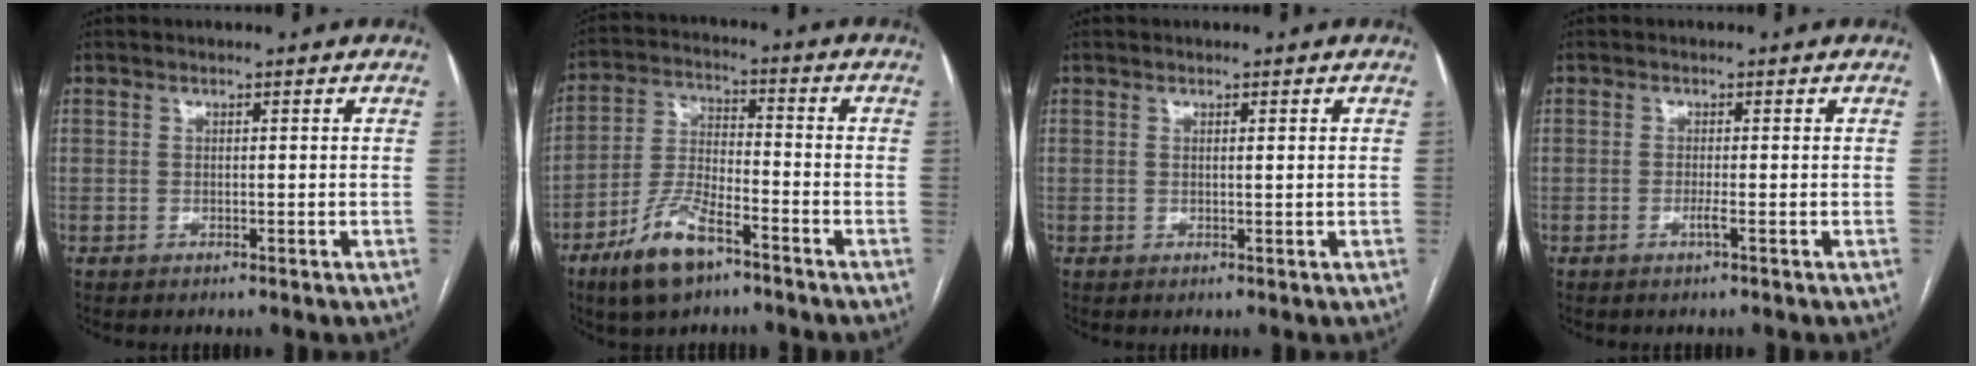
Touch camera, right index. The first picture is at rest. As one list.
[{"total": 10.5, "force": [-6.7, 3.4, 7.3], "torque": [-0.156, -0.007, -0.124]}, {"total": 0.7, "force": [0.3, -0.3, 0.6], "torque": [-0.012, -0.001, 0.003]}, {"total": 1.0, "force": [-0.4, -0.2, 0.9], "torque": [-0.019, -0.001, -0.009]}]